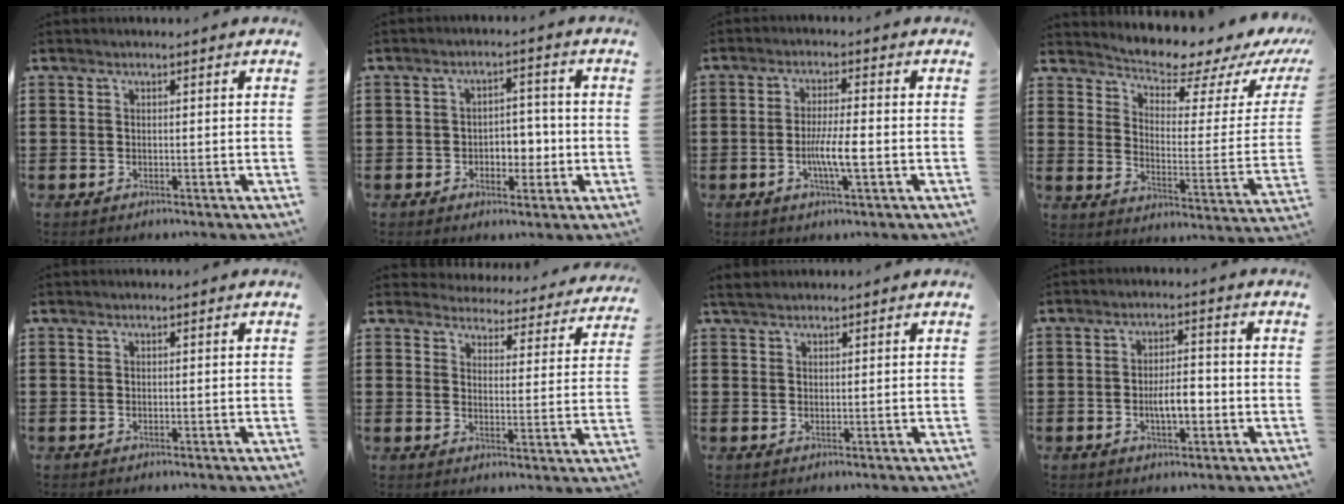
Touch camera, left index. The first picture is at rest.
{"total": 4.5, "force": [-1.2, 3.2, 2.9], "torque": [-0.045, 0.001, -0.030]}
{"total": 5.6, "force": [-1.3, 0.8, 5.4], "torque": [-0.106, -0.003, -0.029]}
{"total": 5.1, "force": [4.8, 0.6, 1.8], "torque": [-0.046, -0.044, 0.073]}
{"total": 0.0}
{"total": 4.1, "force": [4.1, 0.4, 0.1], "torque": [-0.020, -0.037, 0.067]}
{"total": 1.6, "force": [1.3, 0.4, 0.8], "torque": [-0.019, 0.004, 0.025]}
{"total": 5.1, "force": [-1.3, 2.1, 4.5], "torque": [-0.078, 0.003, -0.029]}